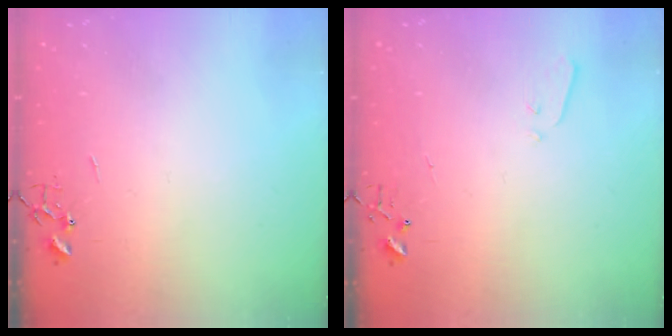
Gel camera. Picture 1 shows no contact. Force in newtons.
{"total": 3.4, "press": 3.3, "slide": 0.5}